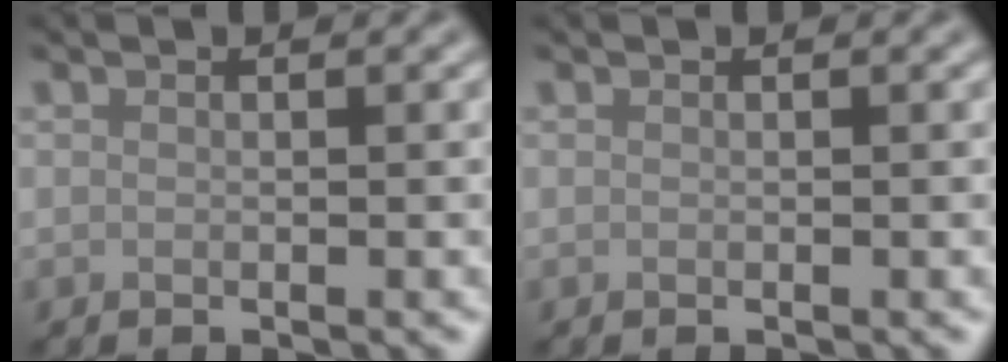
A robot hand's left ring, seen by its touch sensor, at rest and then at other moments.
{"total": 0.0}